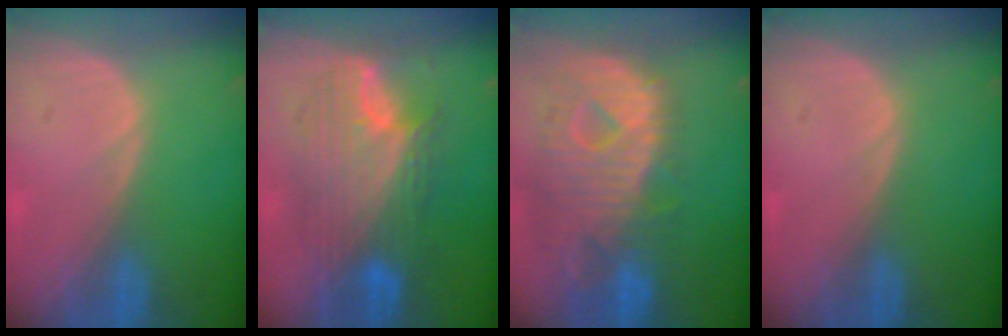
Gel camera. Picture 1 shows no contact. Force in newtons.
{"total": 10.0, "press": 10.0, "slide": 0.6}
{"total": 12.6, "press": 10.8, "slide": 6.5}
{"total": 0.0}